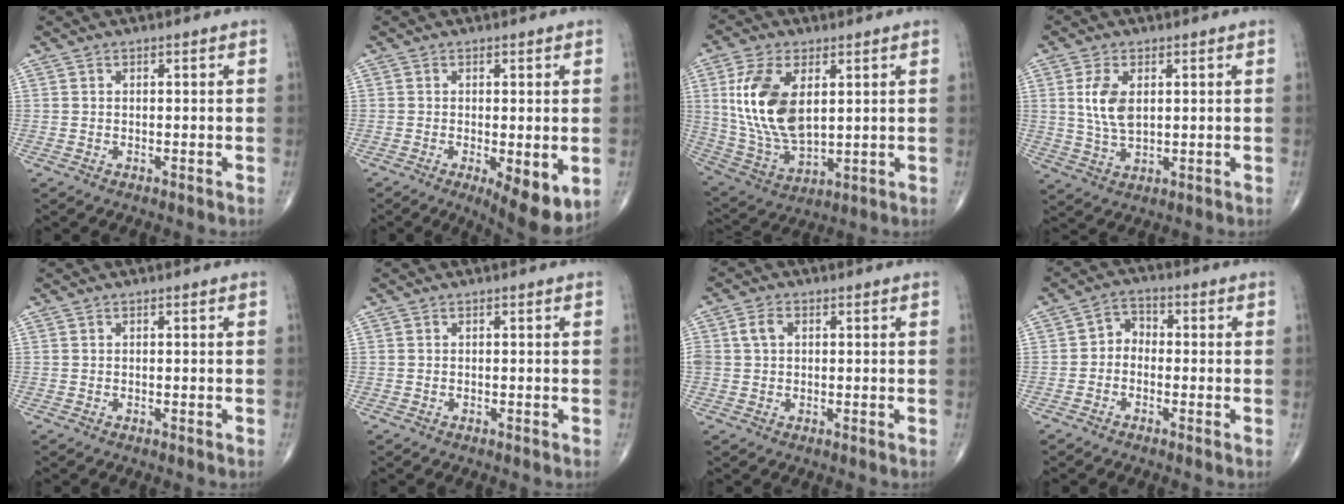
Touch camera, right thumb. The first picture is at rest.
{"total": 8.6, "force": [-2.2, 2.8, 7.9], "torque": [-0.113, -0.024, -0.029]}
{"total": 16.0, "force": [3.7, 8.7, 13.0], "torque": [-0.253, -0.016, 0.081]}
{"total": 7.0, "force": [1.5, 3.8, 5.7], "torque": [-0.111, -0.008, 0.035]}
{"total": 0.0}
{"total": 0.0}
{"total": 4.1, "force": [0.8, 3.0, 2.6], "torque": [-0.059, 0.013, 0.017]}
{"total": 3.8, "force": [-0.9, 3.0, 2.1], "torque": [-0.014, 0.020, -0.033]}